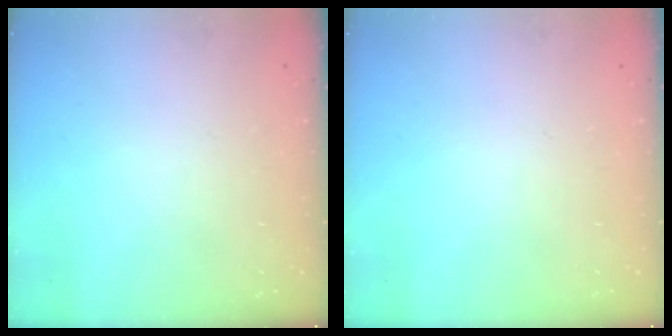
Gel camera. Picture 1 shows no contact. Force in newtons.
{"total": 0.0}